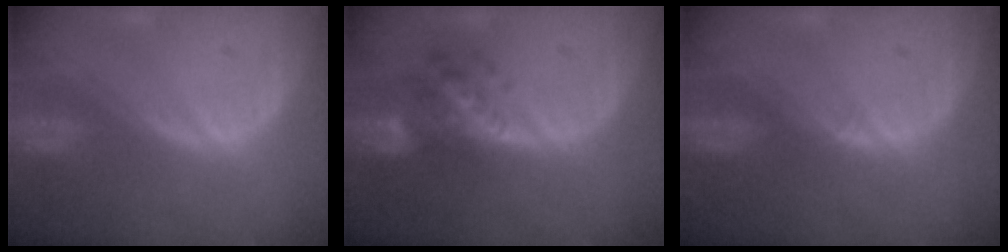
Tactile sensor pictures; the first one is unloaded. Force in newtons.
{"total": 6.1, "press": 5.9, "slide": 1.4}
{"total": 0.6, "press": 0.5, "slide": 0.4}